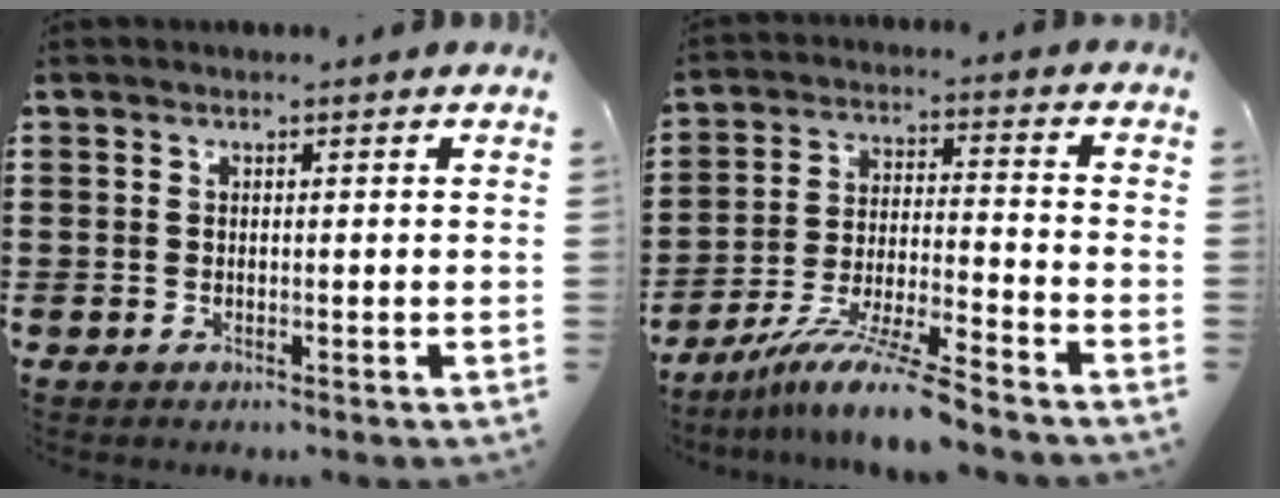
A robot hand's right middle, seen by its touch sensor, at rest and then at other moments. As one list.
[{"total": 9.8, "force": [-8.3, -0.2, 5.1], "torque": [-0.096, 0.002, -0.161]}]